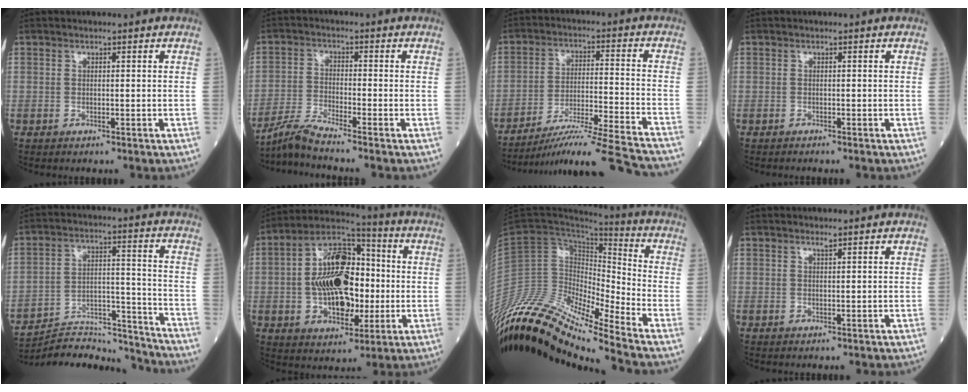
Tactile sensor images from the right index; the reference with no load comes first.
{"total": 4.9, "force": [-4.5, -1.7, 1.1], "torque": [-0.031, -0.023, -0.092]}
{"total": 19.5, "force": [-17.5, -2.1, 8.1], "torque": [-0.109, -0.035, -0.269]}
{"total": 0.6, "force": [-0.6, 0.0, 0.2], "torque": [-0.003, 0.000, -0.011]}
{"total": 14.5, "force": [-14.5, 0.3, 0.9], "torque": [-0.009, 0.036, -0.233]}
{"total": 16.1, "force": [-0.3, 8.6, 13.6], "torque": [-0.255, 0.030, -0.006]}
{"total": 17.1, "force": [-15.3, 1.0, 7.6], "torque": [-0.138, 0.047, -0.289]}
{"total": 0.6, "force": [0.5, -0.1, 0.3], "torque": [-0.012, -0.004, 0.011]}